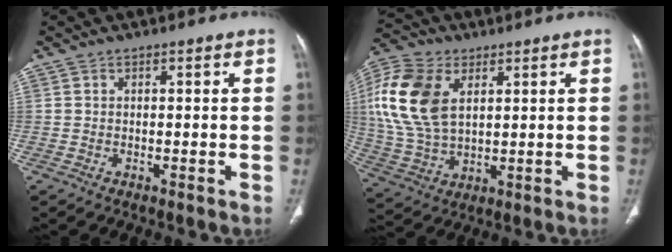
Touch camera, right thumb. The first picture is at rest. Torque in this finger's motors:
{"motor_torque": [0.28, 0.49, 1.24, -0.39, 0.28]}